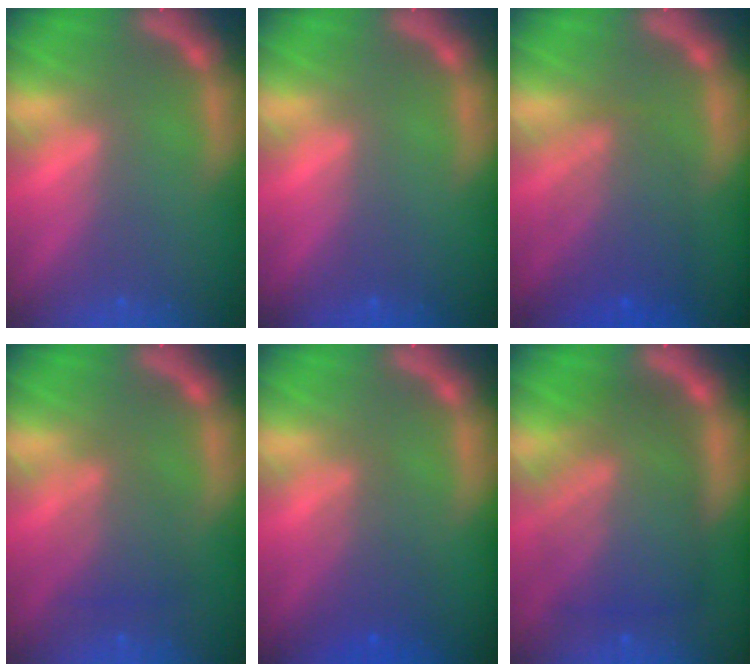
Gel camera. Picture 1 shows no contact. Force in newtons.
{"total": 0.0}
{"total": 5.5}
{"total": 3.4}
{"total": 3.0}
{"total": 9.4}